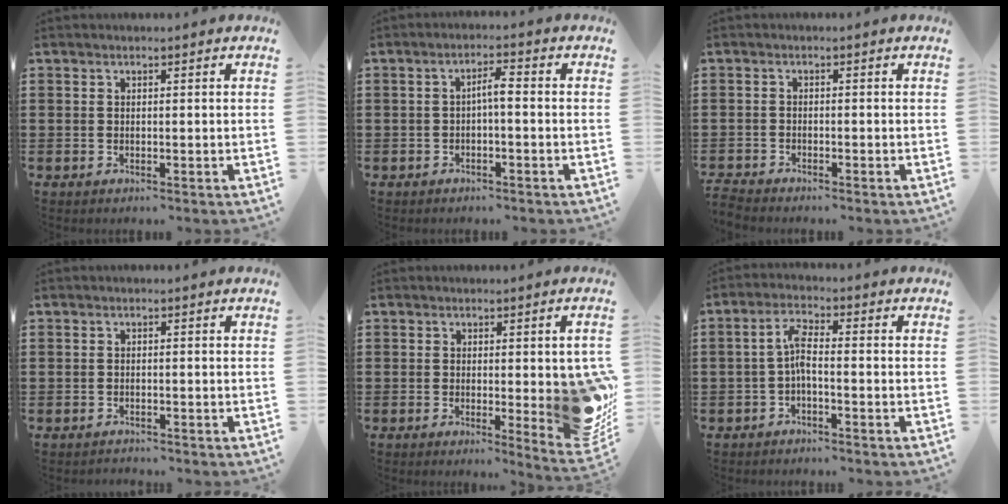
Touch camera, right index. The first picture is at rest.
{"total": 2.5, "force": [-0.7, 0.3, 2.4], "torque": [-0.047, 0.003, -0.015]}
{"total": 1.6, "force": [-1.6, -0.1, -0.1], "torque": [-0.003, -0.001, -0.034]}
{"total": 0.8, "force": [-0.8, 0.3, -0.1], "torque": [0.000, 0.002, -0.018]}
{"total": 8.4, "force": [-0.2, 2.3, 8.0], "torque": [-0.087, -0.023, 0.004]}
{"total": 3.7, "force": [-1.0, 0.9, 3.5], "torque": [-0.073, 0.005, -0.021]}